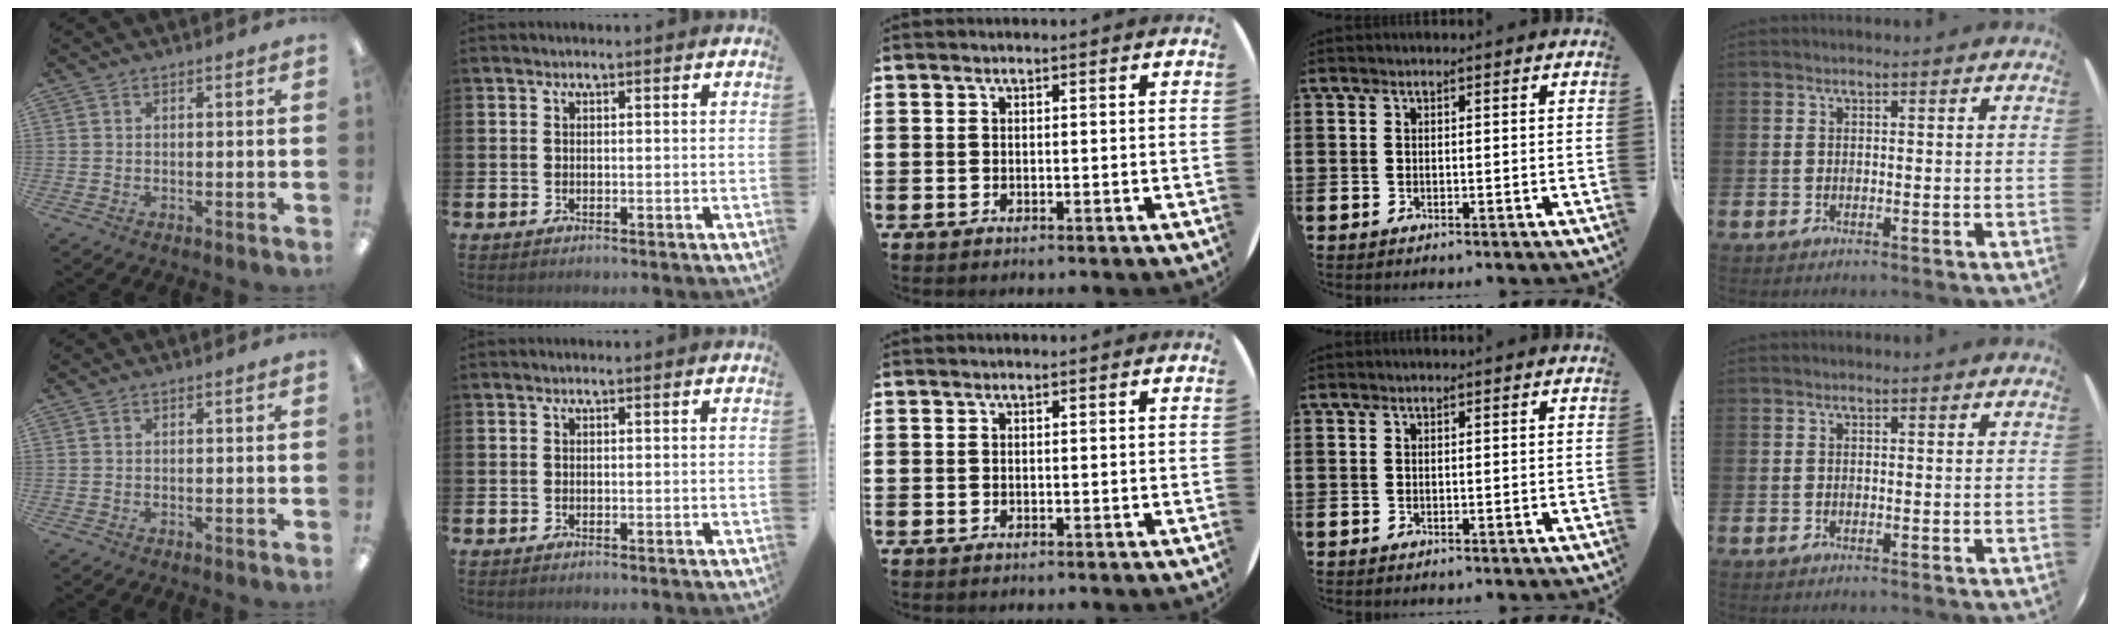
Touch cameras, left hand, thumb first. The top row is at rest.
{}